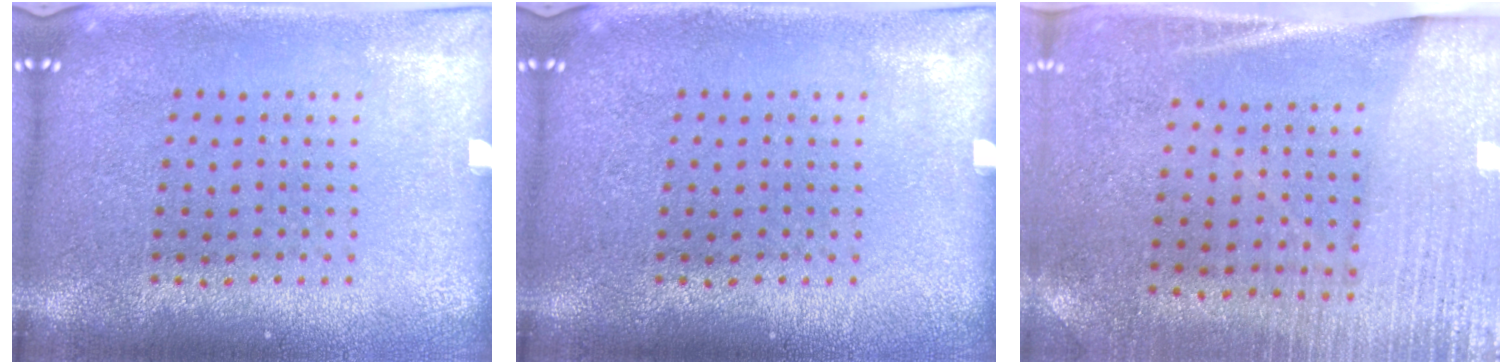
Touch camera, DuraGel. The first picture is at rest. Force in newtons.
{"total": 0.0}
{"total": 2.9, "press": 2.6, "slide": 1.3}